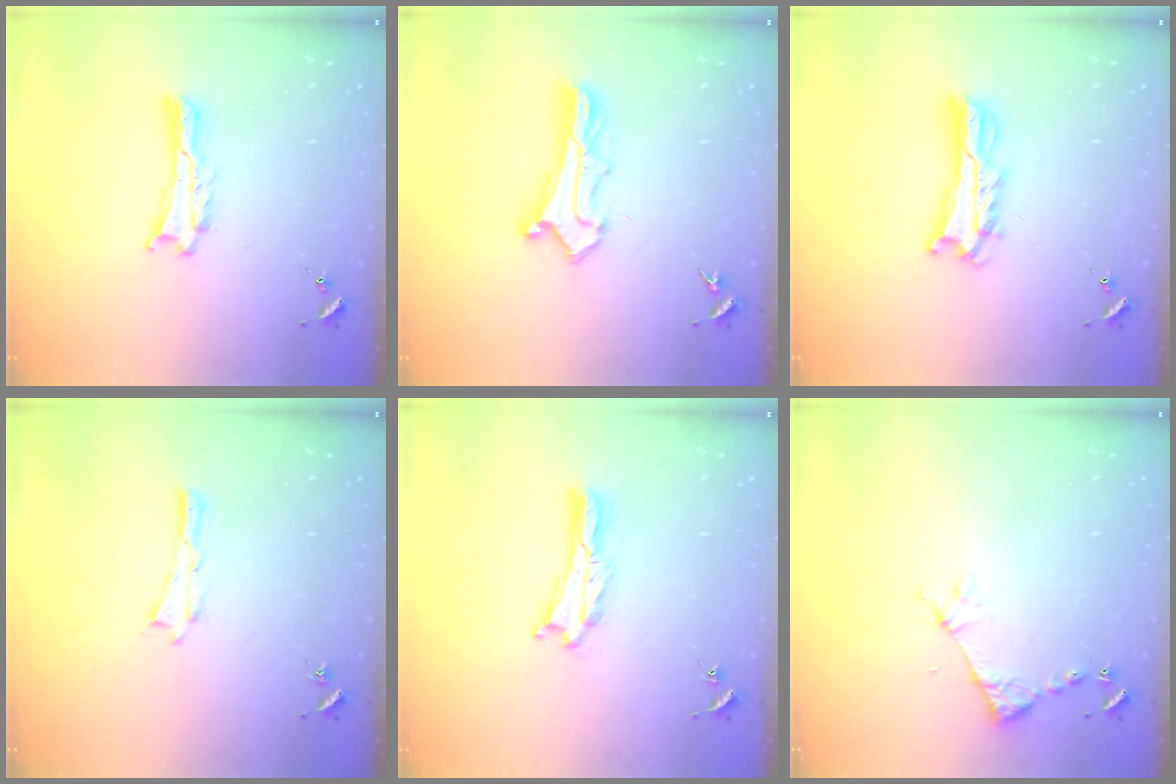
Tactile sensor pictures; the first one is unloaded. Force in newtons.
{"total": 2.6, "press": 2.6, "slide": 0.2}
{"total": 4.9, "press": 4.8, "slide": 0.5}
{"total": 0.0}
{"total": 0.7, "press": 0.7, "slide": 0.2}
{"total": 3.8, "press": 3.8, "slide": 0.4}